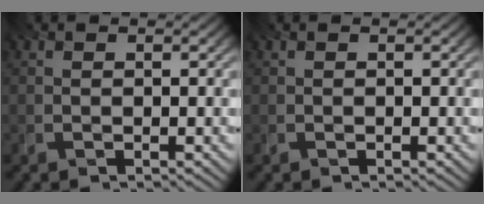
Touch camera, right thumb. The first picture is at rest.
{"total": 0.0}